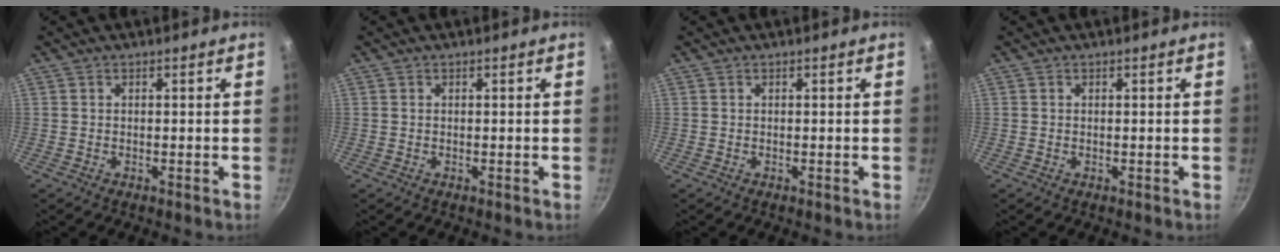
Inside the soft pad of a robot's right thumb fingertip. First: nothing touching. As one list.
[{"total": 0.0}, {"total": 0.0}, {"total": 0.0}]